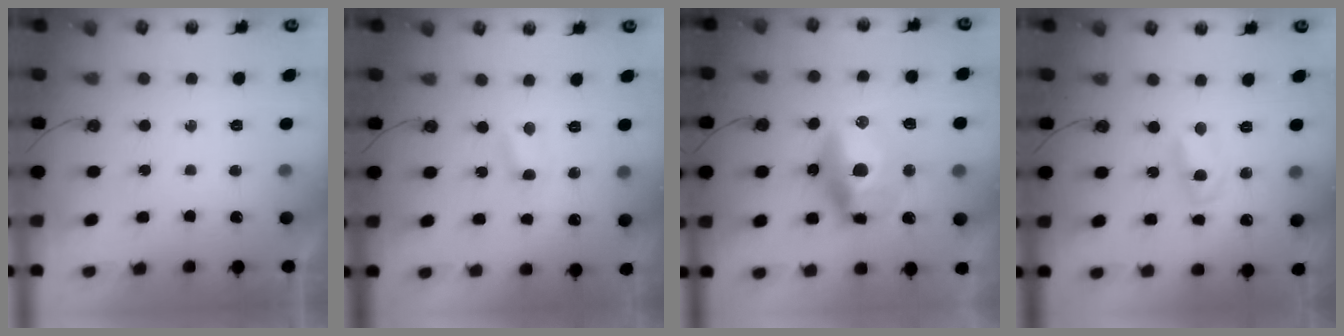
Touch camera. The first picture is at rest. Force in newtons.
{"total": 2.5, "press": 2.5, "slide": 0.4}
{"total": 18.9, "press": 16.1, "slide": 9.8}
{"total": 2.9, "press": 2.9, "slide": 0.2}